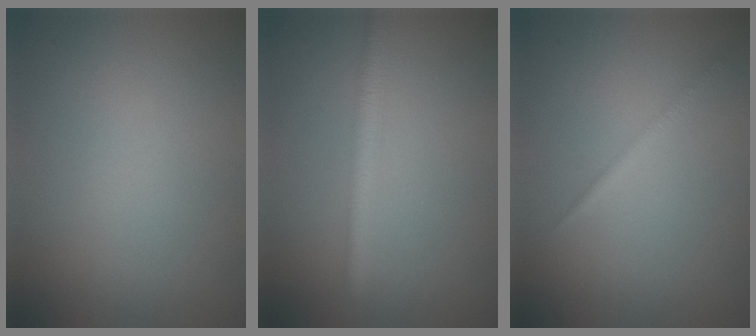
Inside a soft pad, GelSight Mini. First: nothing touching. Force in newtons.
{"total": 2.4, "press": 2.4, "slide": 0.1}
{"total": 0.7, "press": 0.7, "slide": 0.1}